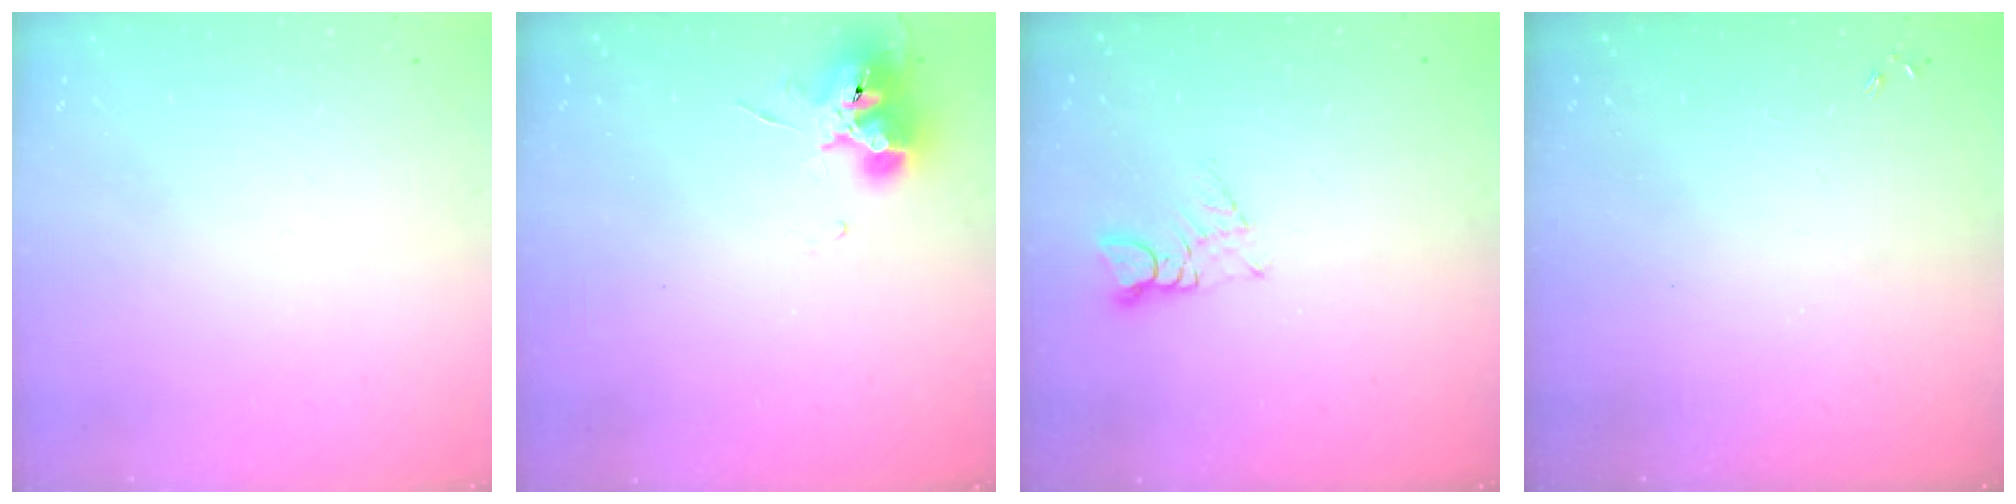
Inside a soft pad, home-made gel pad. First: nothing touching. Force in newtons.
{"total": 10.3, "press": 10.3, "slide": 1.1}
{"total": 1.1, "press": 1.1, "slide": 0.1}
{"total": 0.0}